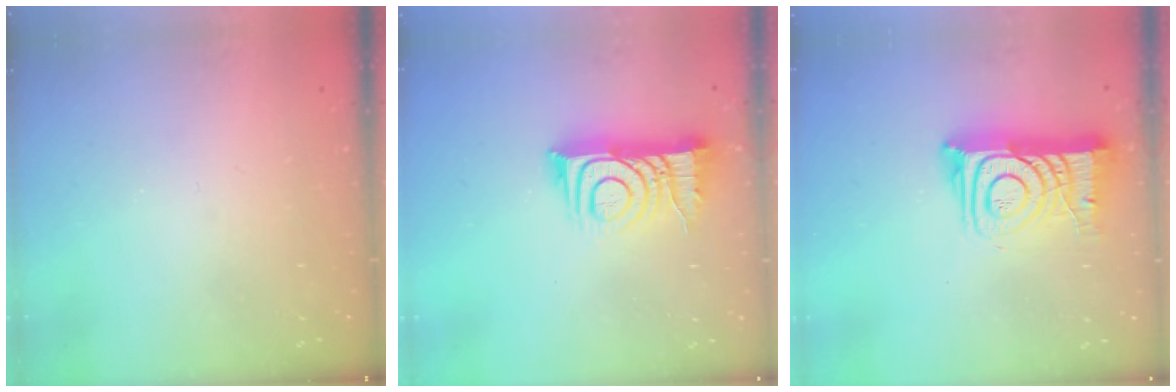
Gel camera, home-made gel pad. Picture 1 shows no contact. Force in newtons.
{"total": 11.9, "press": 11.8, "slide": 1.0}
{"total": 12.5, "press": 12.4, "slide": 1.3}